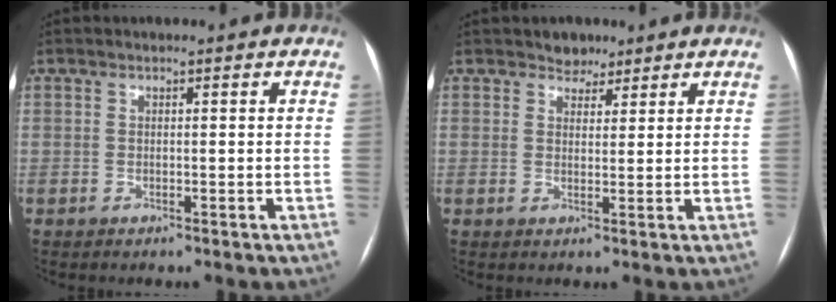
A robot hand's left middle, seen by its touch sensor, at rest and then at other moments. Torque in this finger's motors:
{"motor_torque": [0.00, 0.00, 0.00, 0.00]}